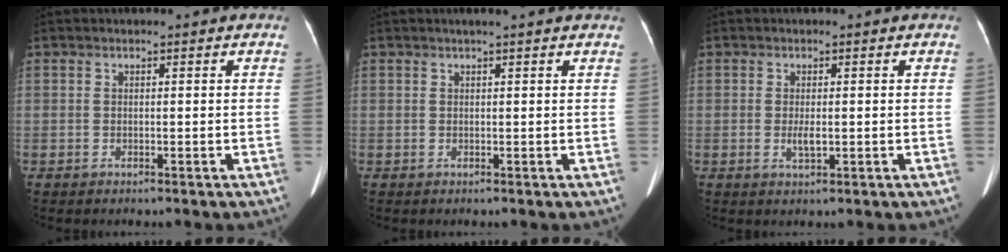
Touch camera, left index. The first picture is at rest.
{"total": 3.4, "force": [2.8, -0.1, 1.9], "torque": [-0.023, 0.022, 0.032]}
{"total": 1.9, "force": [-0.2, 0.6, 1.8], "torque": [-0.039, -0.003, -0.001]}